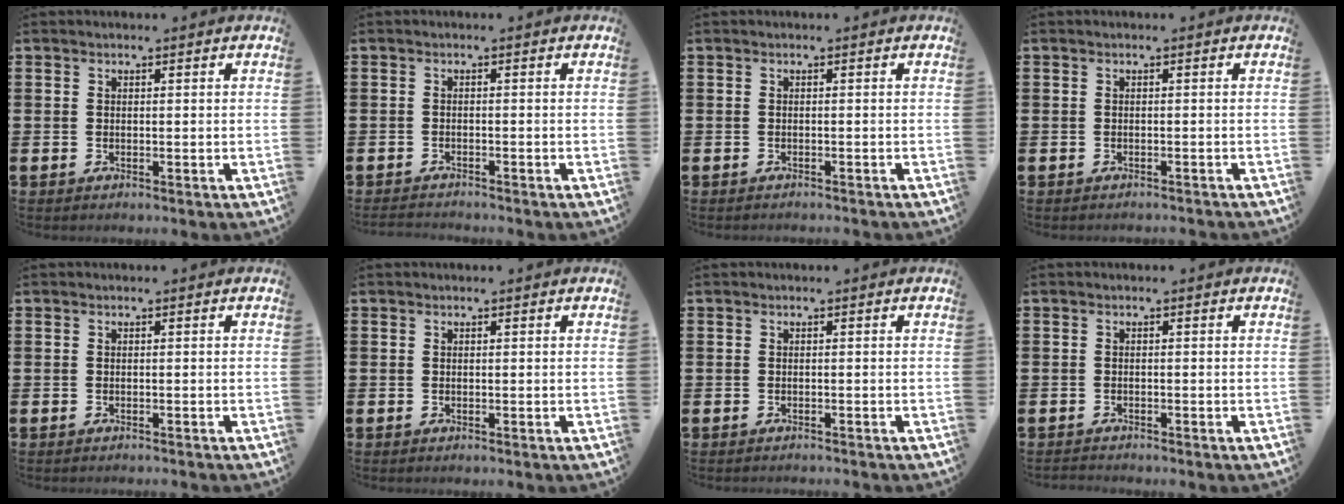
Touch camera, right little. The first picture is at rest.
{"total": 1.0, "force": [-1.0, 0.0, 0.0], "torque": [-0.002, -0.001, -0.021]}
{"total": 0.0}
{"total": 0.0}
{"total": 0.0}
{"total": 0.0}
{"total": 0.0}
{"total": 0.6, "force": [-0.6, 0.0, 0.0], "torque": [-0.001, -0.003, -0.012]}